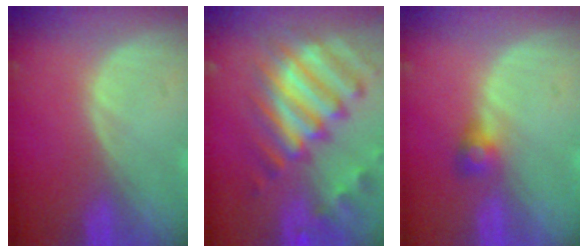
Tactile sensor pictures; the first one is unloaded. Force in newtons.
{"total": 12.0, "press": 10.4, "slide": 6.0}
{"total": 2.6, "press": 2.5, "slide": 0.7}